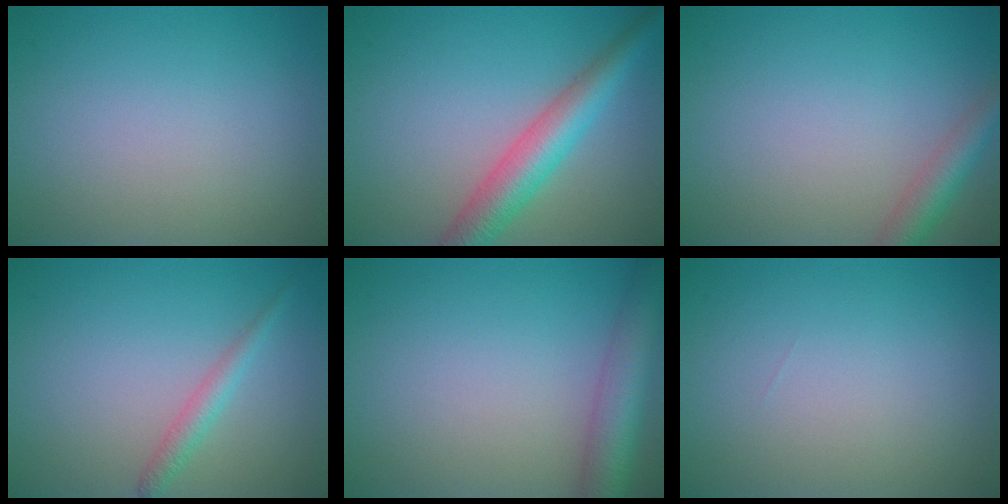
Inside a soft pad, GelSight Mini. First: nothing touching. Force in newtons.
{"total": 5.2, "press": 5.2, "slide": 0.2}
{"total": 3.0, "press": 3.0, "slide": 0.1}
{"total": 1.8, "press": 1.8, "slide": 0.0}
{"total": 5.3, "press": 5.3, "slide": 0.3}
{"total": 0.0}